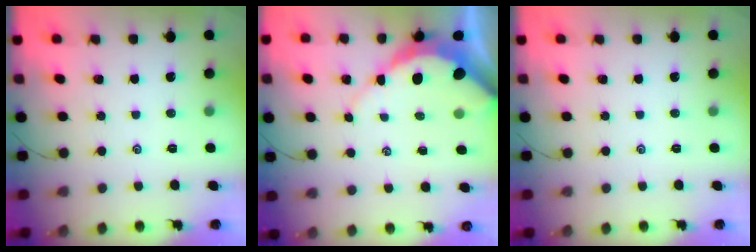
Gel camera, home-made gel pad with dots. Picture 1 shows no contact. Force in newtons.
{"total": 8.5, "press": 8.4, "slide": 1.1}
{"total": 0.0}